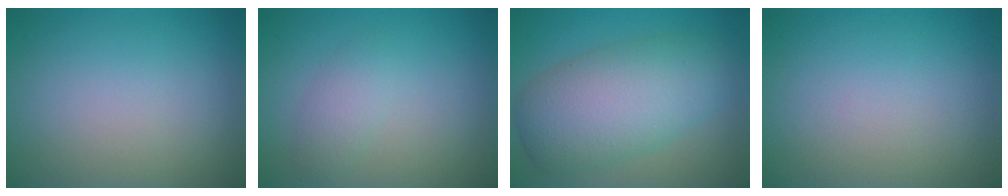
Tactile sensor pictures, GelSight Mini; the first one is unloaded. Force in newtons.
{"total": 1.7, "press": 1.7, "slide": 0.1}
{"total": 8.3, "press": 8.3, "slide": 0.3}
{"total": 0.0}